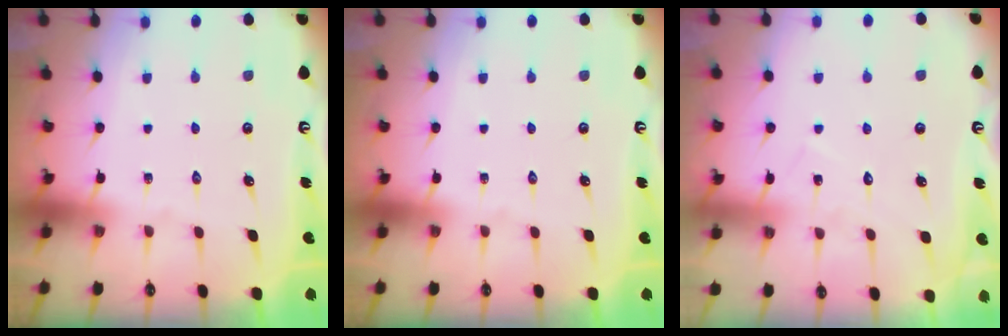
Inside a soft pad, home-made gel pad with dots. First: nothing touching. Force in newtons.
{"total": 0.0}
{"total": 6.1, "press": 6.1, "slide": 0.5}